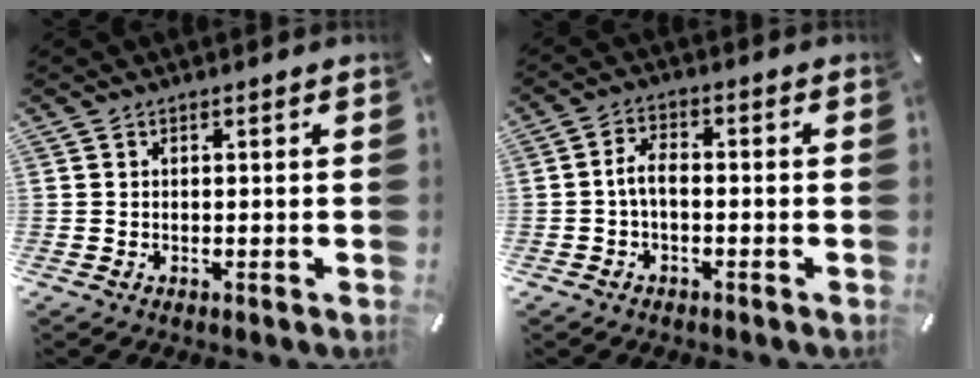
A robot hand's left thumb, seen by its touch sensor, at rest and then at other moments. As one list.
[{"total": 4.8, "force": [-1.2, 2.8, 3.8], "torque": [-0.081, 0.008, -0.025]}]